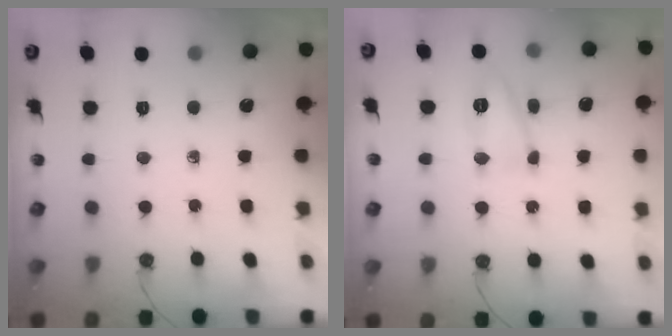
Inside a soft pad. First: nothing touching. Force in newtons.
{"total": 10.5, "press": 10.5, "slide": 0.7}